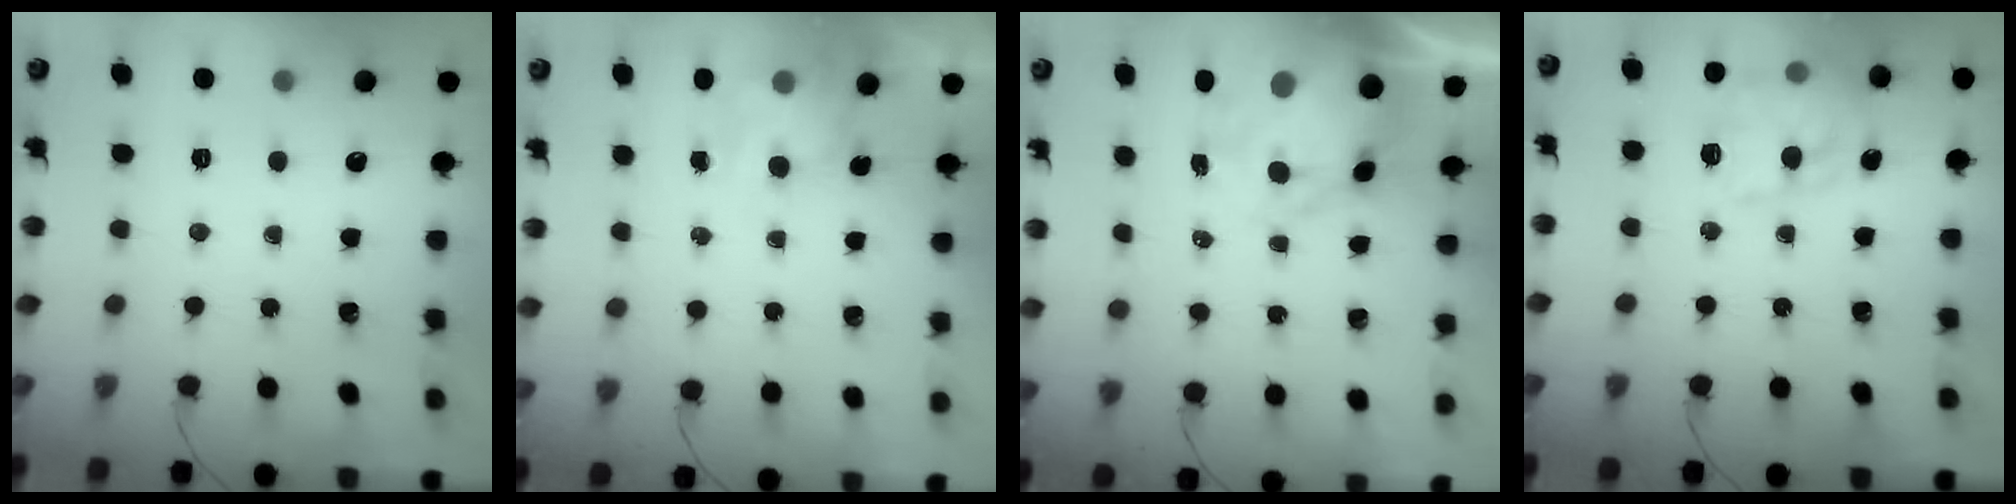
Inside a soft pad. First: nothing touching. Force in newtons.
{"total": 4.7, "press": 4.5, "slide": 1.1}
{"total": 10.1, "press": 9.7, "slide": 2.9}
{"total": 14.6, "press": 14.6, "slide": 0.5}